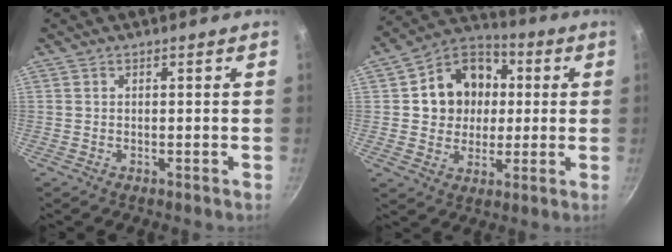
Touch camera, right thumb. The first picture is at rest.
{"total": 14.2, "force": [2.0, 12.2, 7.0], "torque": [-0.081, 0.020, 0.025]}